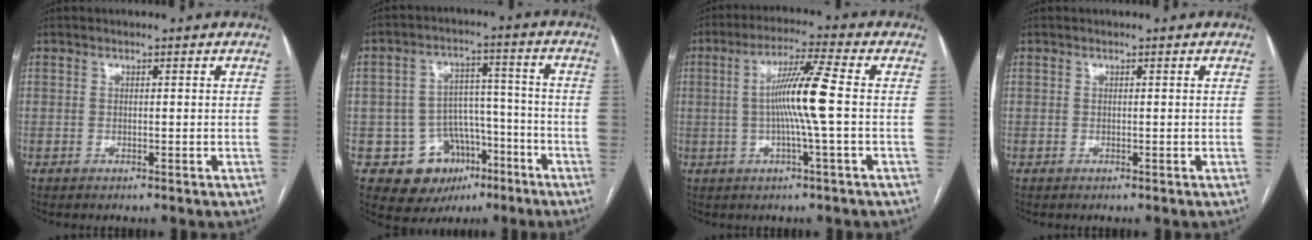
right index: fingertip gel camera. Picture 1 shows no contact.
{"total": 11.1, "force": [-5.4, 8.9, 3.8], "torque": [-0.045, 0.041, -0.069]}
{"total": 8.9, "force": [-0.3, -1.1, 8.8], "torque": [-0.165, 0.004, -0.008]}
{"total": 0.0}